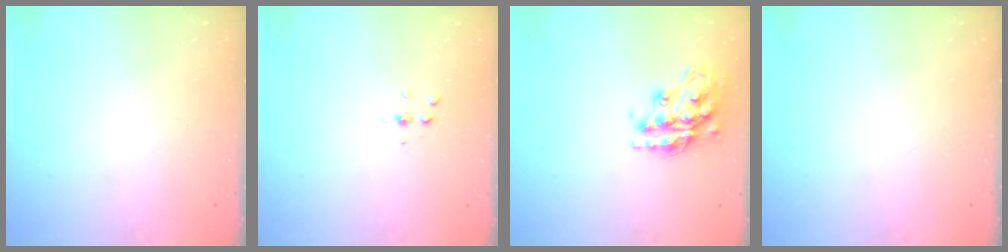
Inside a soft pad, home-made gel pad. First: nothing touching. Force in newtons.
{"total": 2.6, "press": 2.6, "slide": 0.3}
{"total": 17.1, "press": 17.1, "slide": 1.4}
{"total": 0.0}